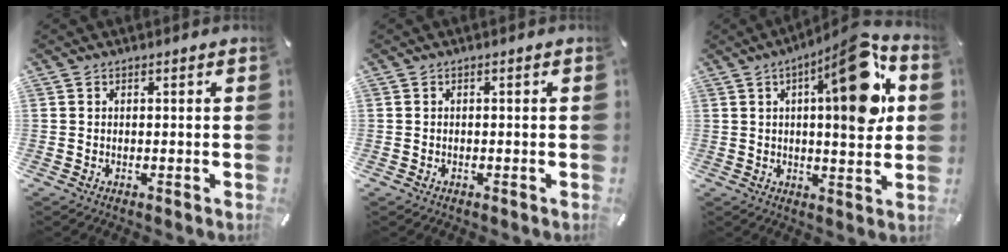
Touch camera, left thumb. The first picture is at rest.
{"total": 0.5, "force": [-0.3, 0.3, 0.2], "torque": [-0.003, 0.001, -0.008]}
{"total": 19.4, "force": [6.7, 6.3, 17.2], "torque": [-0.229, -0.030, 0.093]}